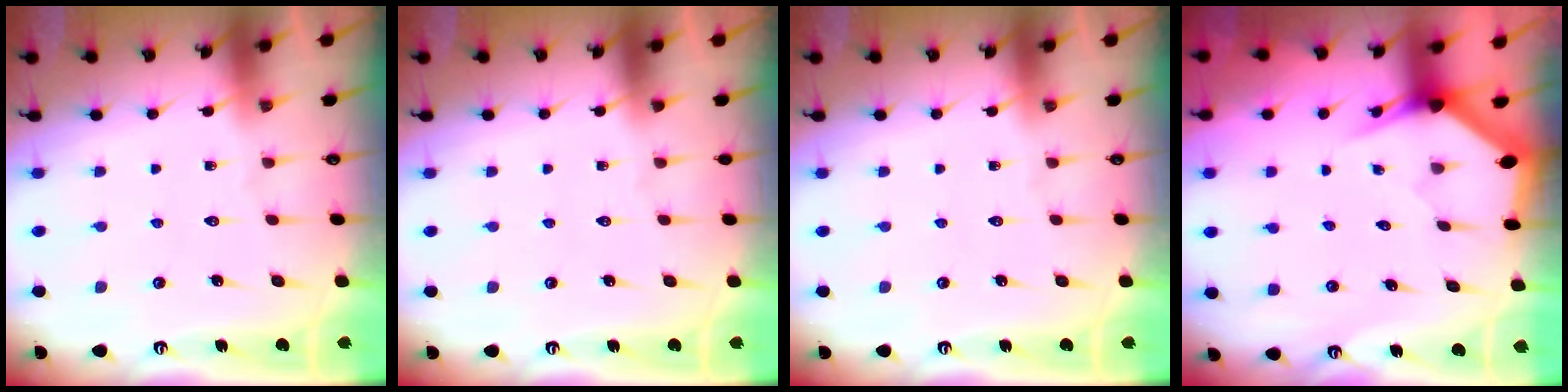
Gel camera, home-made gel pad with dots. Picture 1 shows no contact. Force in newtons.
{"total": 0.0}
{"total": 0.0}
{"total": 3.0, "press": 3.0, "slide": 0.0}